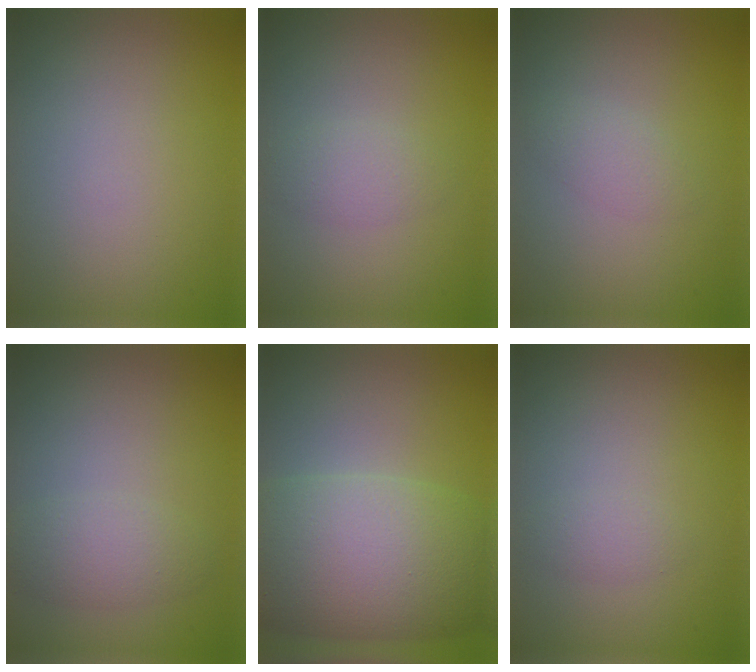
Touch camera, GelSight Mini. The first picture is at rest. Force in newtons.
{"total": 1.7, "press": 1.7, "slide": 0.0}
{"total": 1.5, "press": 1.5, "slide": 0.1}
{"total": 2.4, "press": 2.4, "slide": 0.1}
{"total": 11.7, "press": 11.7, "slide": 0.1}
{"total": 1.1, "press": 1.1, "slide": 0.0}